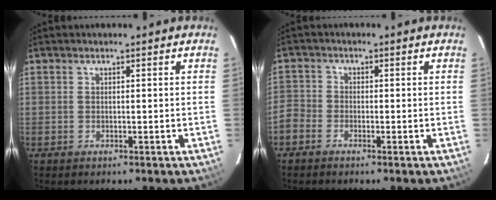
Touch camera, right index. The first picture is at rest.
{"total": 4.4, "force": [-2.4, 3.5, 1.0], "torque": [-0.032, 0.010, -0.061]}